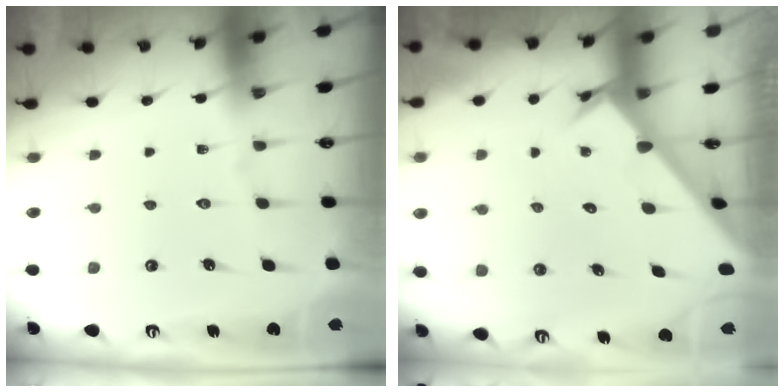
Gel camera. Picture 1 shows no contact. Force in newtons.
{"total": 2.6, "press": 2.6, "slide": 0.2}